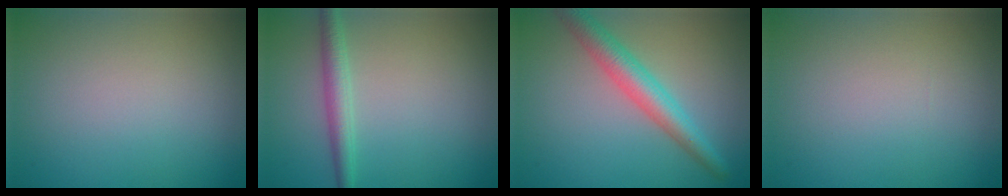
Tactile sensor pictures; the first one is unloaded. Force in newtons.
{"total": 2.3, "press": 2.3, "slide": 0.1}
{"total": 4.2, "press": 4.2, "slide": 0.1}
{"total": 0.0}